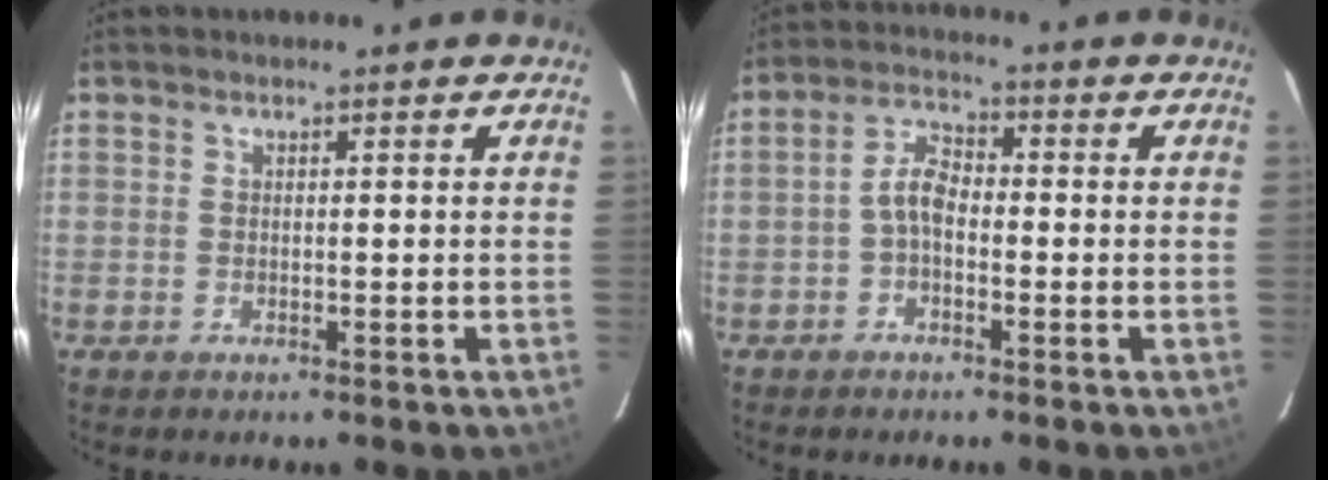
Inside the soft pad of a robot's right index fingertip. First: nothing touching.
{"total": 4.2, "force": [-1.2, 2.4, 3.2], "torque": [-0.066, 0.017, -0.025]}